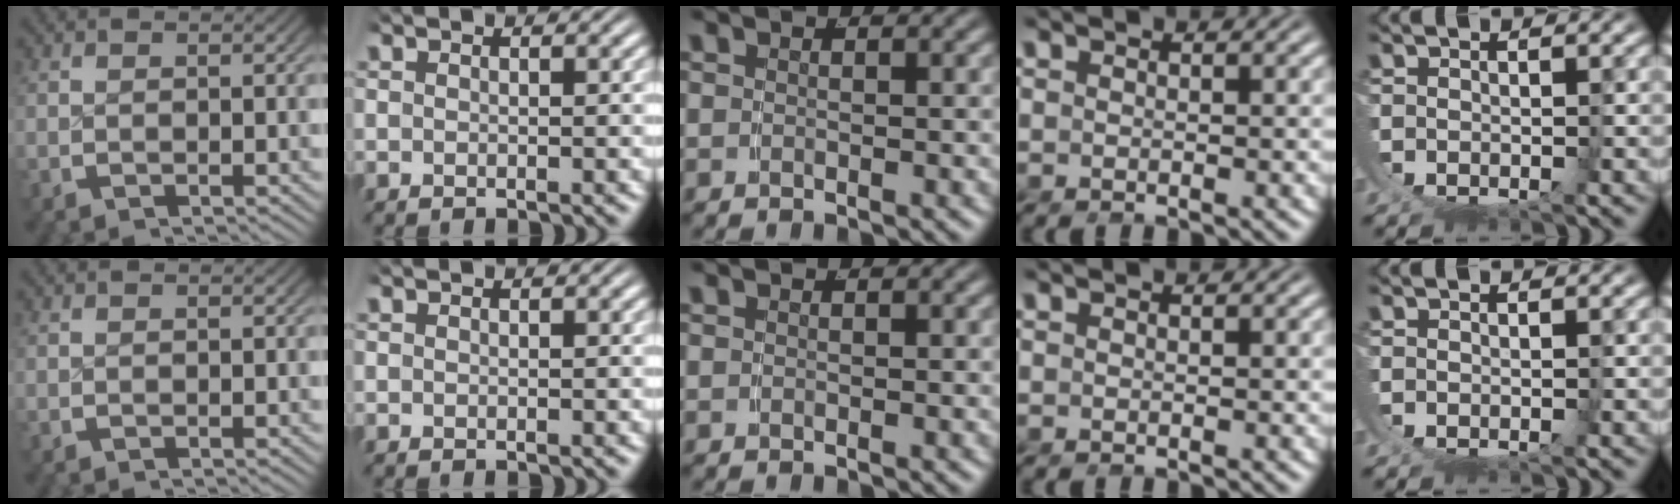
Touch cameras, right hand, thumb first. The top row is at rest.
{}